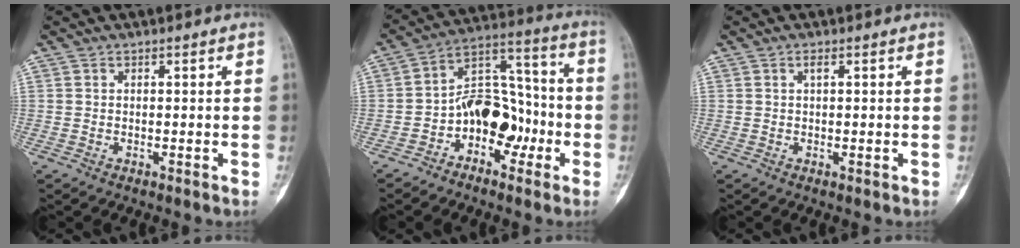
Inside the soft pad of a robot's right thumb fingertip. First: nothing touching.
{"total": 13.0, "force": [-4.5, 8.7, 8.5], "torque": [-0.098, 0.068, -0.084]}
{"total": 1.5, "force": [0.2, 0.5, 1.4], "torque": [-0.025, 0.000, 0.004]}